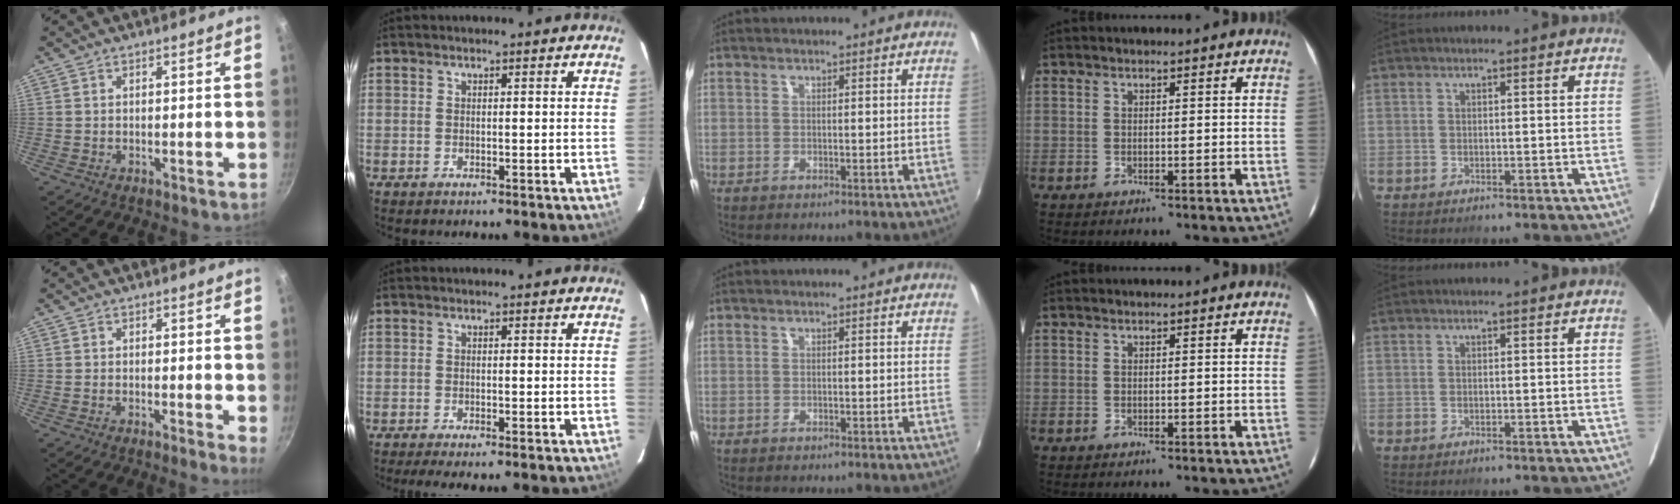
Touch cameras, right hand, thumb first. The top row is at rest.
{"thumb": {"total": 2.0, "force": [-0.1, 0.4, 2.0], "torque": [-0.025, -0.005, -0.006]}, "index": {"total": 3.8, "force": [-3.2, 0.0, 2.1], "torque": [-0.047, -0.014, -0.053]}}